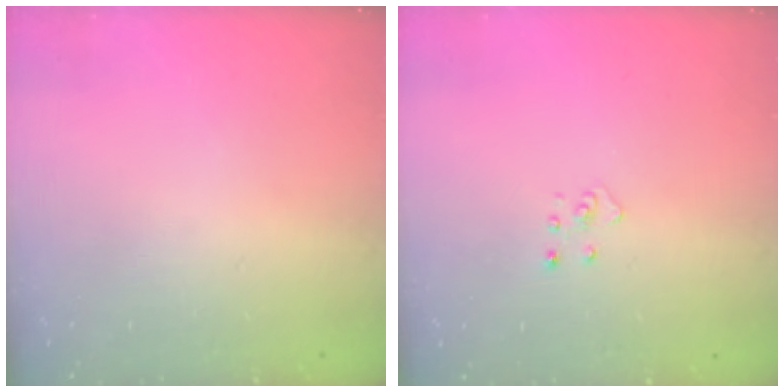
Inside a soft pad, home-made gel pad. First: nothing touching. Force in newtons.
{"total": 3.1, "press": 3.1, "slide": 0.2}